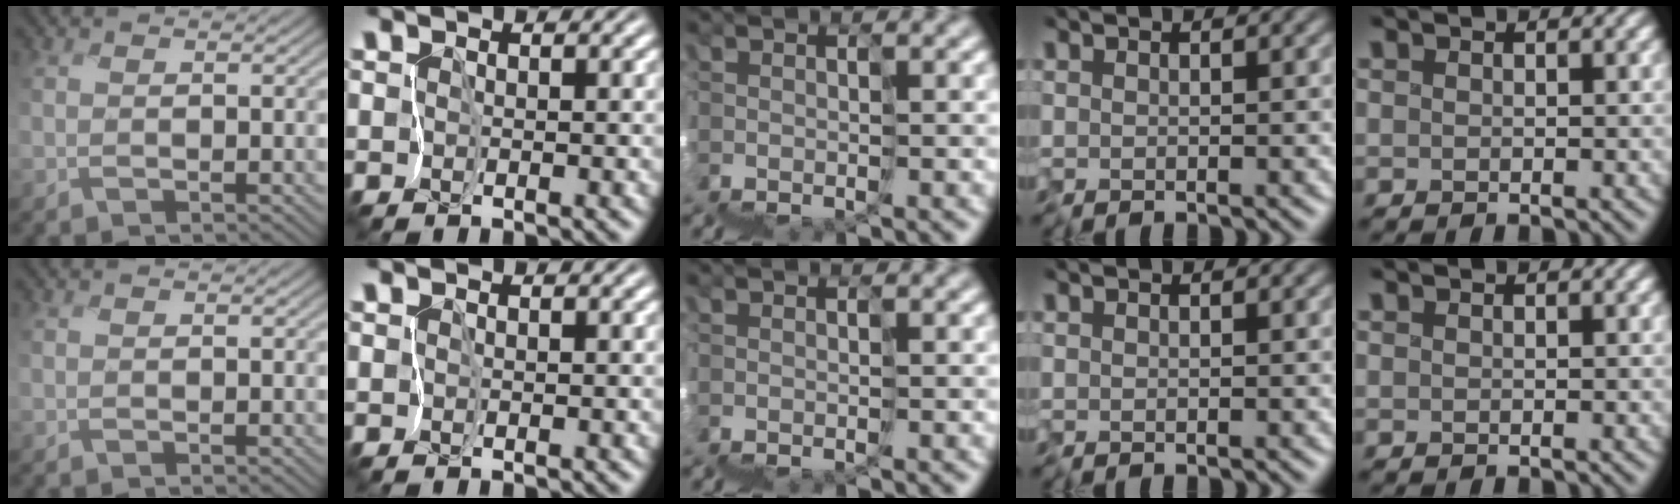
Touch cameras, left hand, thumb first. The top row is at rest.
{}